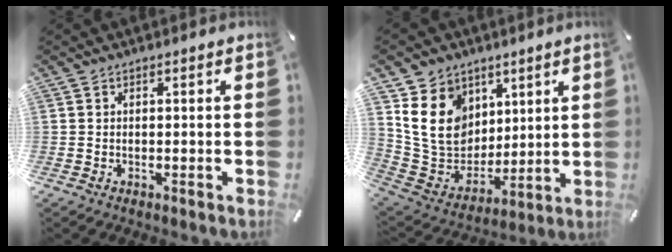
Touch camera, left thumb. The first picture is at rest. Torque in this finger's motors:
{"motor_torque": [1.53, 1.45, 1.45, -1.32, 0.12]}